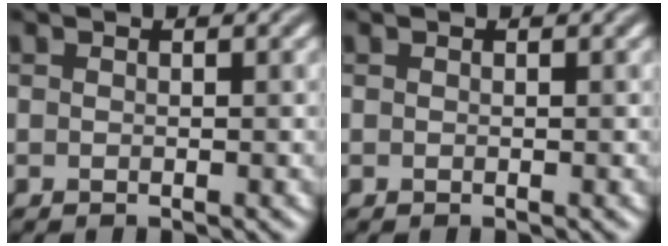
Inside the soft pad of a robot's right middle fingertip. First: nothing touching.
{"total": 0.0}